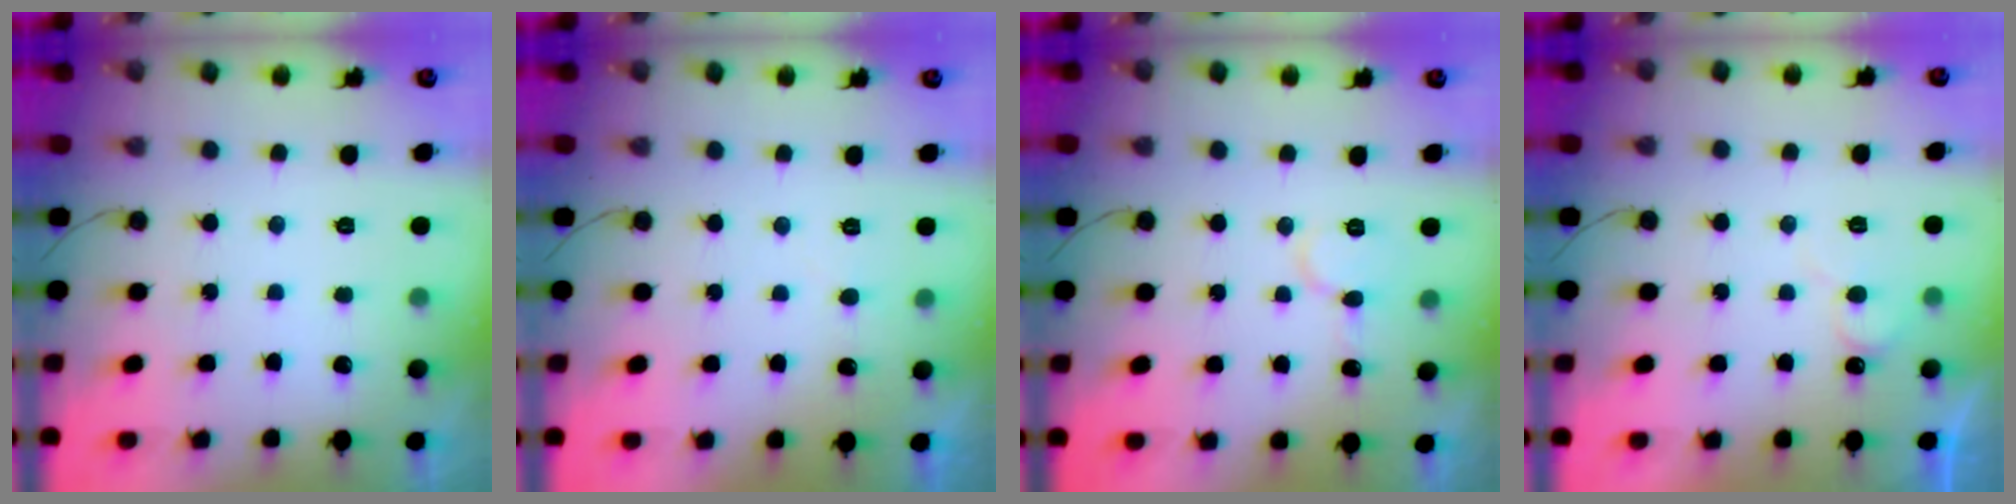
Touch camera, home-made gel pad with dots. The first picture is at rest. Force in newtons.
{"total": 2.6, "press": 2.6, "slide": 0.3}
{"total": 5.8, "press": 5.7, "slide": 0.6}
{"total": 7.5, "press": 7.5, "slide": 0.8}